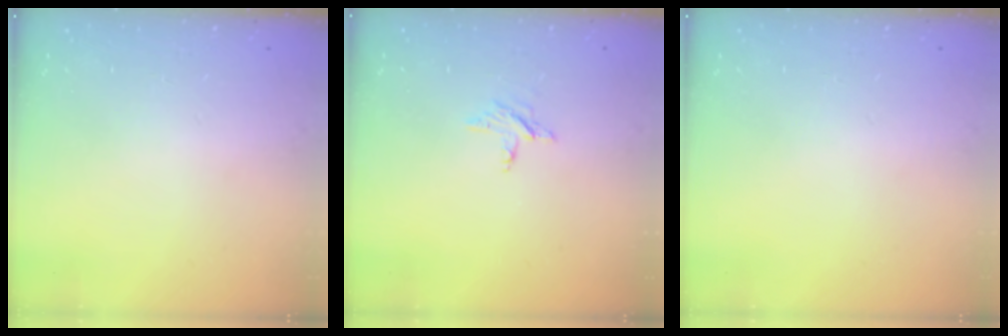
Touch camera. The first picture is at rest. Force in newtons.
{"total": 3.0, "press": 3.0, "slide": 0.3}
{"total": 0.0}